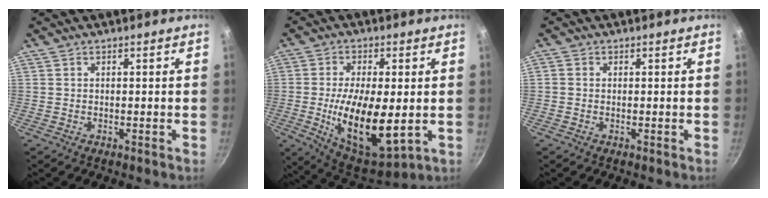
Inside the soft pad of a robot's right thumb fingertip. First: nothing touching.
{"total": 16.5, "force": [-1.8, 6.9, 14.8], "torque": [-0.248, -0.008, -0.020]}
{"total": 0.7, "force": [-0.1, 0.7, 0.3], "torque": [-0.005, 0.002, -0.004]}